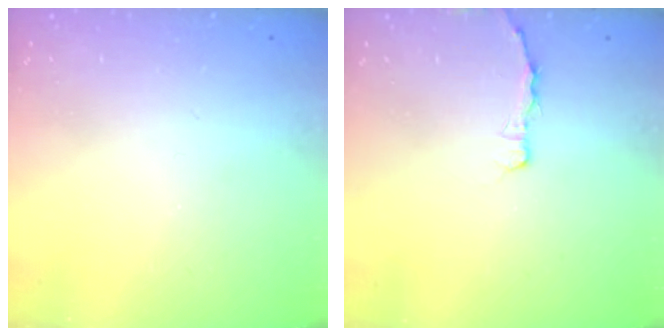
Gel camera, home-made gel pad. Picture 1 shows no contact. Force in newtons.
{"total": 2.1, "press": 2.1, "slide": 0.4}